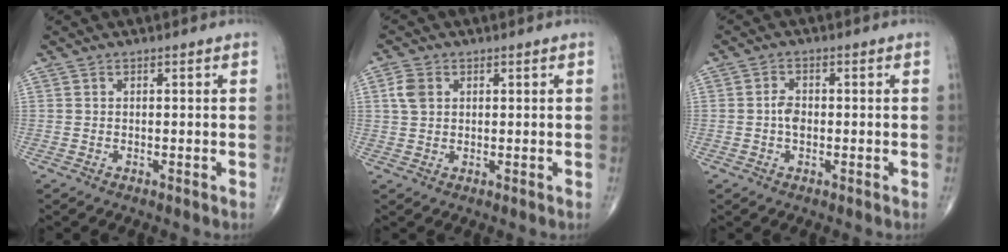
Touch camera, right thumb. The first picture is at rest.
{"total": 3.7, "force": [1.1, 2.7, 2.3], "torque": [-0.045, 0.004, 0.021]}
{"total": 2.7, "force": [-0.4, 1.7, 2.0], "torque": [-0.033, 0.006, -0.012]}